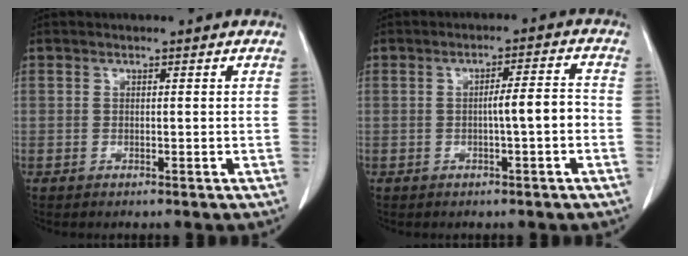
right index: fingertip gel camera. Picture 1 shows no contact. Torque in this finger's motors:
{"motor_torque": [0.71, -0.21, 0.40, 0.09]}